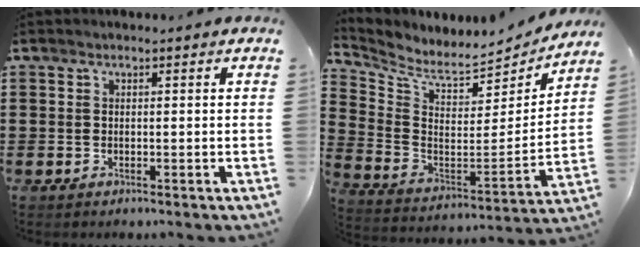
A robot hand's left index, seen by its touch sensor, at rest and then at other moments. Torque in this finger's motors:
{"motor_torque": [2.14, 0.00, 0.26, 0.11]}